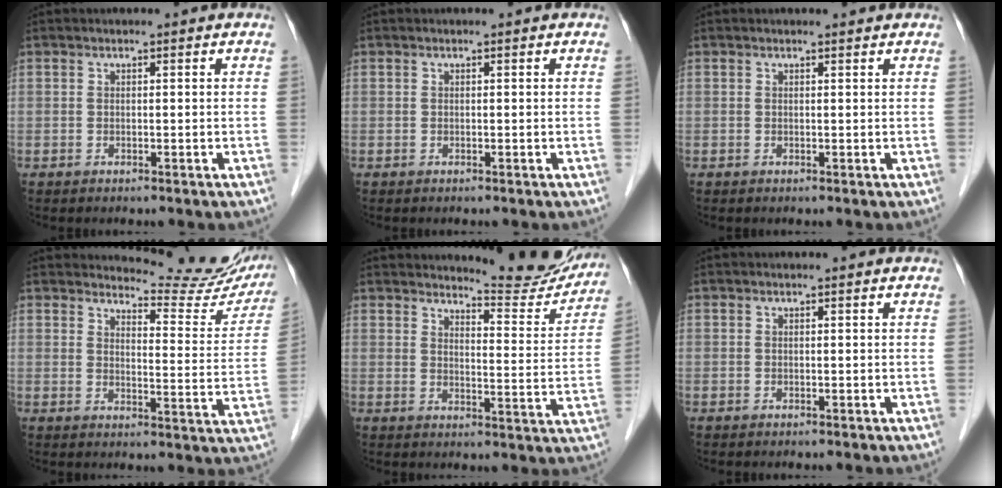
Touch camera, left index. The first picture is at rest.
{"total": 0.0}
{"total": 0.7, "force": [0.7, 0.1, 0.0], "torque": [-0.010, 0.000, 0.007]}
{"total": 14.8, "force": [14.5, 1.8, 2.7], "torque": [-0.025, -0.075, 0.153]}
{"total": 11.9, "force": [11.6, 1.1, 2.1], "torque": [-0.021, -0.046, 0.135]}
{"total": 0.0}